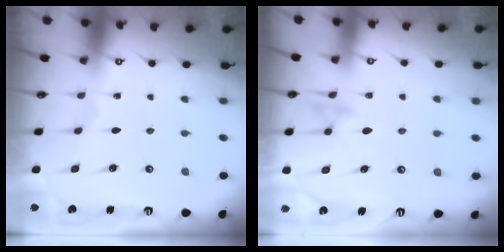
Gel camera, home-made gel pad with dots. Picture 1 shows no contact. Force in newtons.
{"total": 10.5, "press": 10.3, "slide": 1.7}